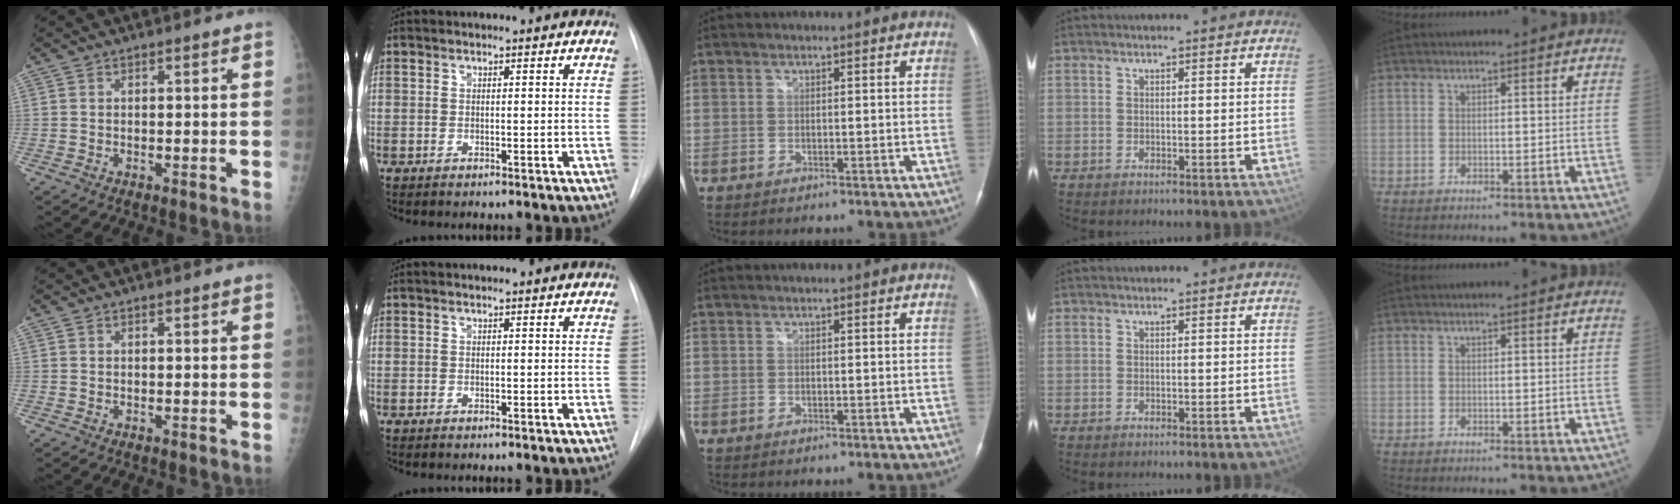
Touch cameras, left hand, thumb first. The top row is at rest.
{}